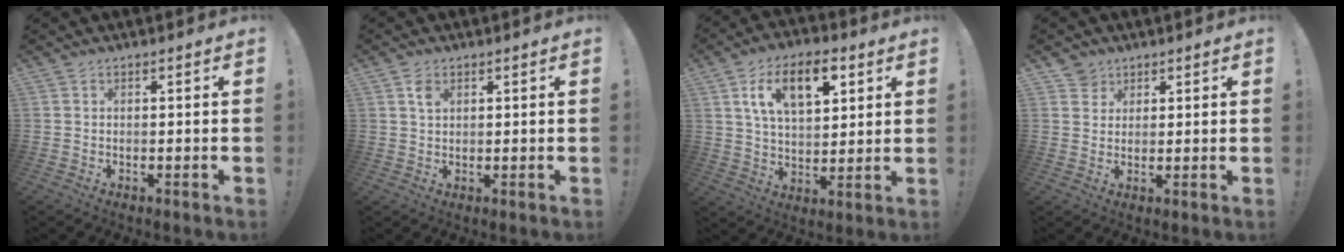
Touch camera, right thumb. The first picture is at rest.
{"total": 2.9, "force": [1.5, 1.7, 1.8], "torque": [-0.017, -0.006, 0.024]}
{"total": 14.6, "force": [6.6, 7.9, 10.3], "torque": [-0.168, -0.004, 0.115]}
{"total": 4.1, "force": [2.9, 2.9, 0.2], "torque": [0.004, -0.015, 0.053]}